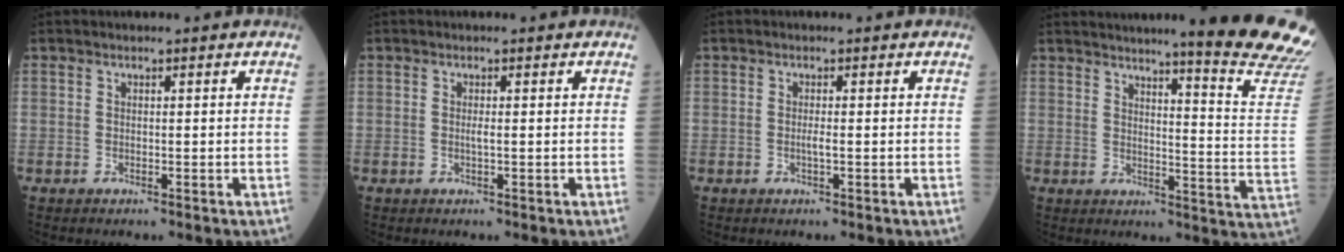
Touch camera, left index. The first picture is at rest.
{"total": 0.8, "force": [-0.1, 0.0, 0.8], "torque": [-0.019, -0.001, -0.002]}
{"total": 1.0, "force": [-0.2, 0.0, 1.0], "torque": [-0.022, -0.001, -0.005]}
{"total": 17.1, "force": [15.2, -2.0, 7.5], "torque": [-0.097, -0.124, 0.167]}